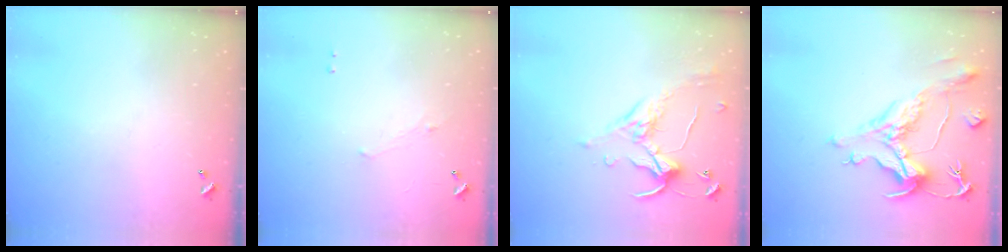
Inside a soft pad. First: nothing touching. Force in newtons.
{"total": 1.3, "press": 1.2, "slide": 0.6}
{"total": 1.2, "press": 0.6, "slide": 1.0}
{"total": 2.0, "press": 1.0, "slide": 1.8}